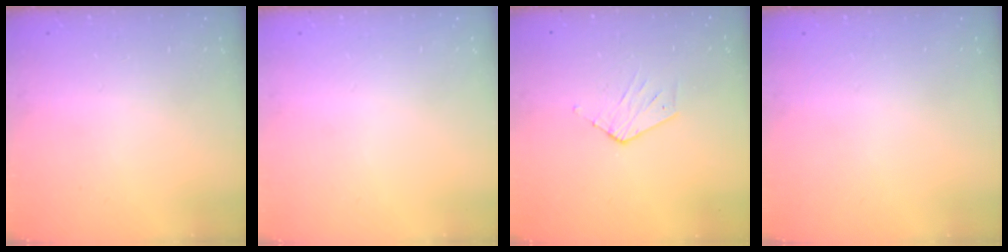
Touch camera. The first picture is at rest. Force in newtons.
{"total": 0.0}
{"total": 3.1, "press": 3.1, "slide": 0.3}
{"total": 0.0}